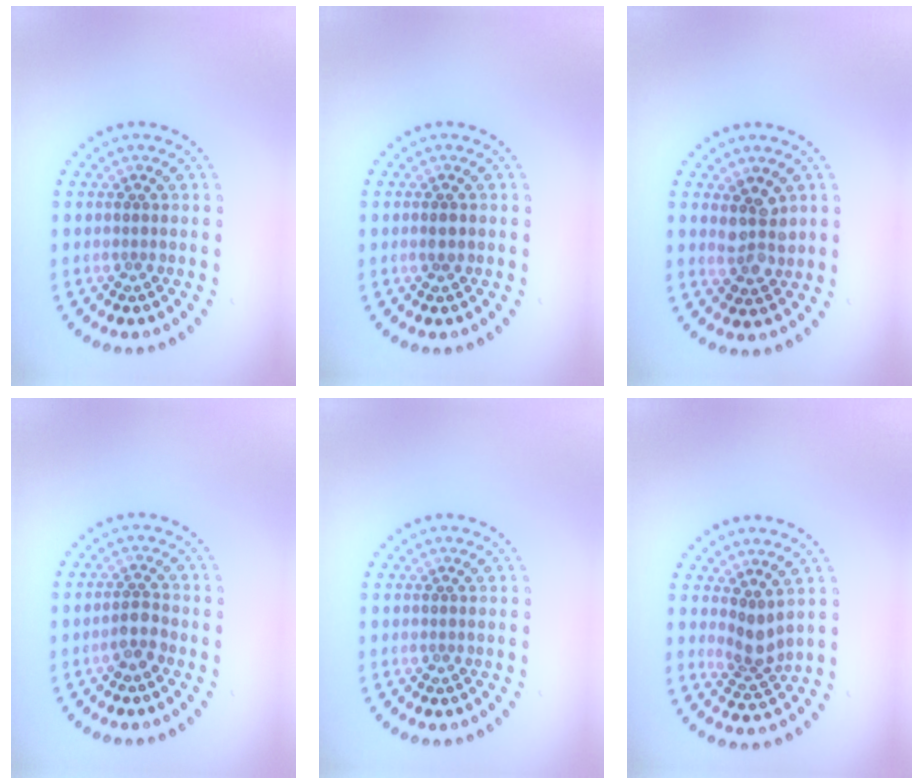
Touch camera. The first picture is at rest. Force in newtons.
{"total": 1.1, "press": 1.1, "slide": 0.2}
{"total": 3.0, "press": 2.7, "slide": 1.2}
{"total": 1.8, "press": 1.5, "slide": 1.0}
{"total": 0.0}
{"total": 2.4, "press": 1.8, "slide": 1.6}